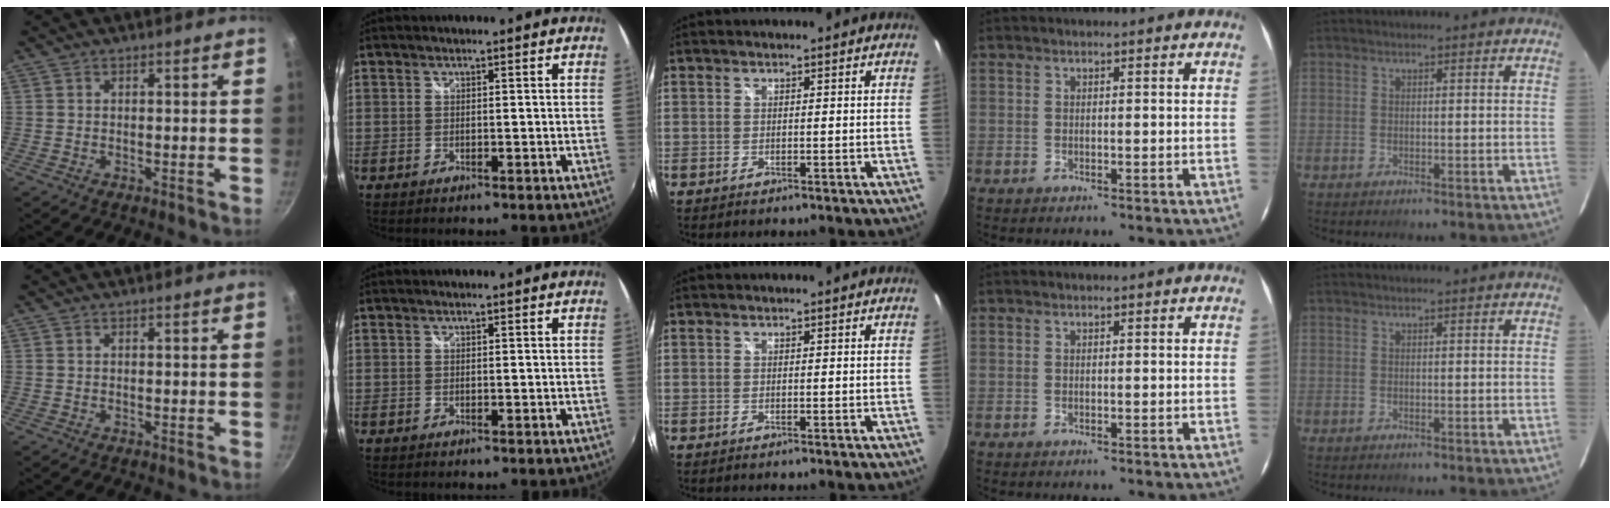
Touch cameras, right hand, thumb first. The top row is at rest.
{}